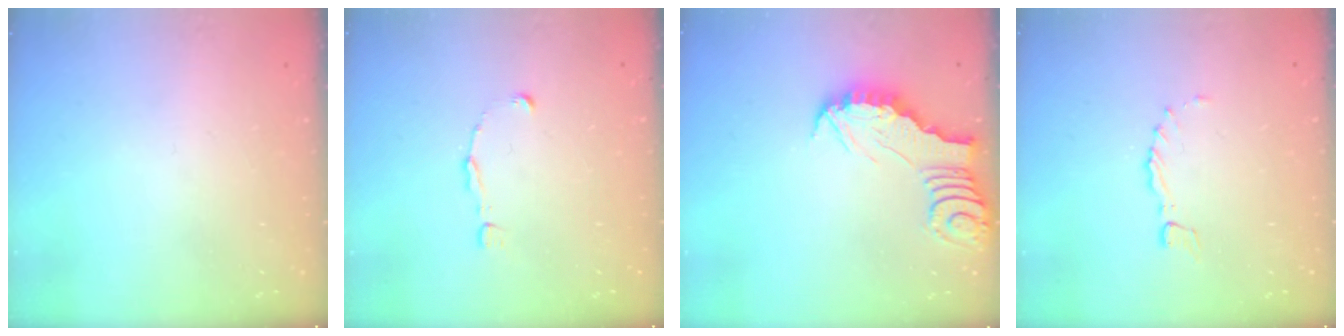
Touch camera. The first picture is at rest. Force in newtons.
{"total": 0.9, "press": 0.9, "slide": 0.0}
{"total": 2.6, "press": 2.6, "slide": 0.2}
{"total": 0.0}